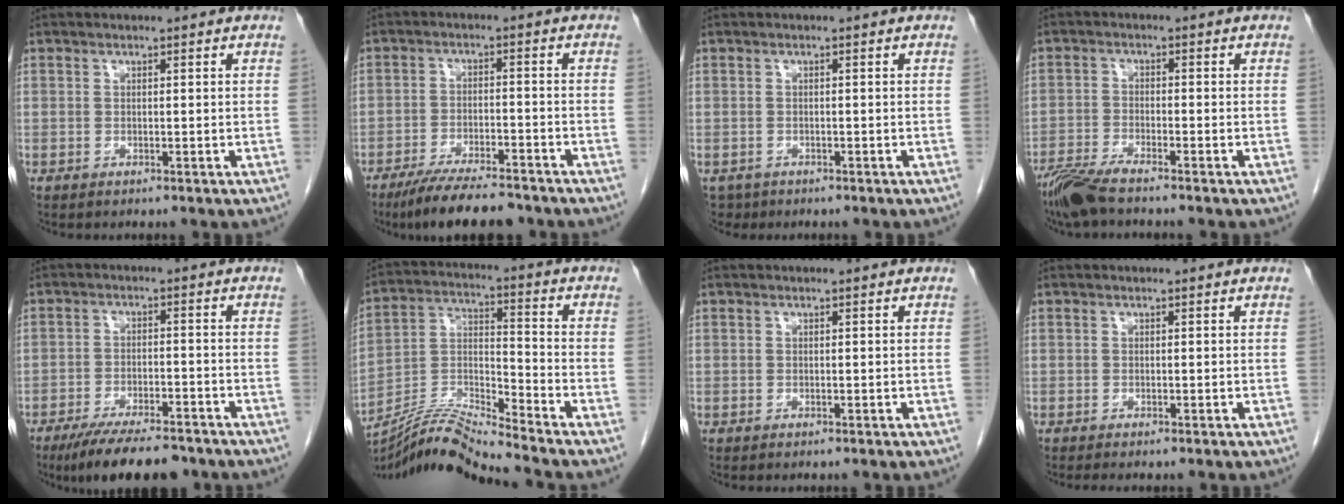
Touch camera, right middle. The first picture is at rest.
{"total": 10.5, "force": [-8.8, 2.1, 5.3], "torque": [-0.083, -0.019, -0.141]}
{"total": 2.0, "force": [-1.3, 1.5, 0.1], "torque": [-0.003, 0.003, -0.020]}
{"total": 5.4, "force": [-4.5, 0.3, 2.9], "torque": [-0.062, -0.017, -0.091]}
{"total": 11.1, "force": [-8.9, 2.9, 6.1], "torque": [-0.092, -0.015, -0.140]}
{"total": 11.0, "force": [-10.5, -1.8, 2.9], "torque": [-0.057, 0.008, -0.198]}
{"total": 0.0}
{"total": 1.1, "force": [-0.9, 0.0, 0.6], "torque": [-0.008, -0.002, -0.013]}